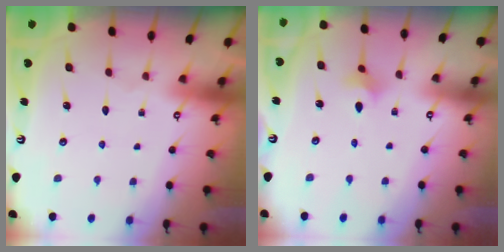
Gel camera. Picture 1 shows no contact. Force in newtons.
{"total": 2.6, "press": 2.6, "slide": 0.6}